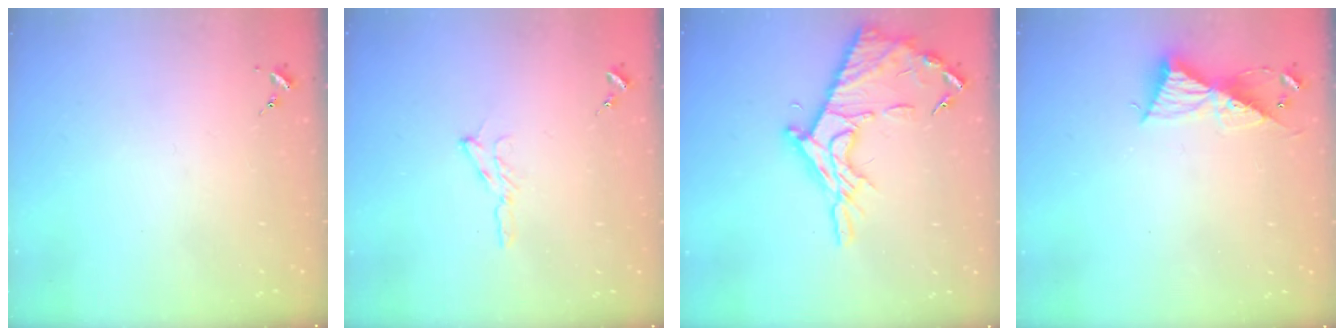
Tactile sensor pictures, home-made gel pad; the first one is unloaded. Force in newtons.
{"total": 5.8, "press": 5.8, "slide": 0.6}
{"total": 18.3, "press": 18.2, "slide": 1.4}
{"total": 9.4, "press": 9.4, "slide": 0.4}